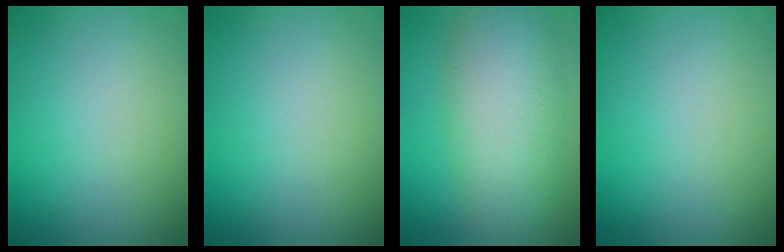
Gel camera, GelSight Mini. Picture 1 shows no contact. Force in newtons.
{"total": 0.0}
{"total": 8.2, "press": 8.2, "slide": 0.3}
{"total": 0.0}